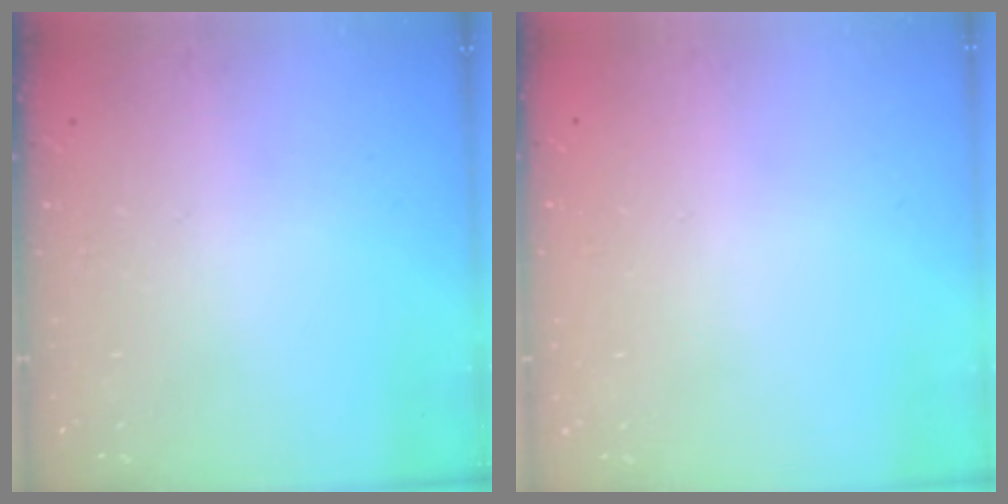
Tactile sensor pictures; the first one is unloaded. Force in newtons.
{"total": 0.0}